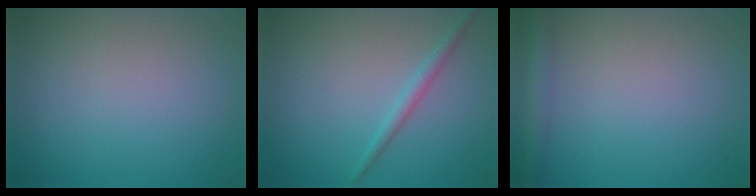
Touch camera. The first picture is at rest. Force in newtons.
{"total": 1.5, "press": 1.5, "slide": 0.0}
{"total": 2.6, "press": 2.6, "slide": 0.1}